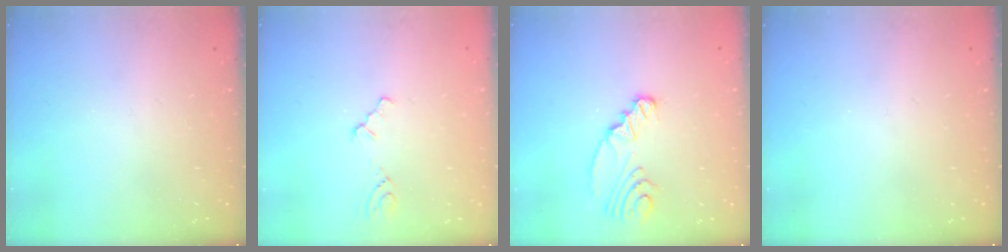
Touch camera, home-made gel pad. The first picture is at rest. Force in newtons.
{"total": 1.5, "press": 1.4, "slide": 0.2}
{"total": 6.1, "press": 5.7, "slide": 2.2}
{"total": 0.0}